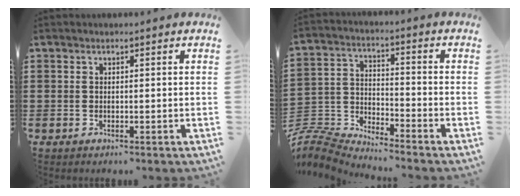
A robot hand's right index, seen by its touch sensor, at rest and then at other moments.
{"total": 6.1, "force": [-6.0, 0.9, 0.4], "torque": [-0.038, -0.005, -0.132]}